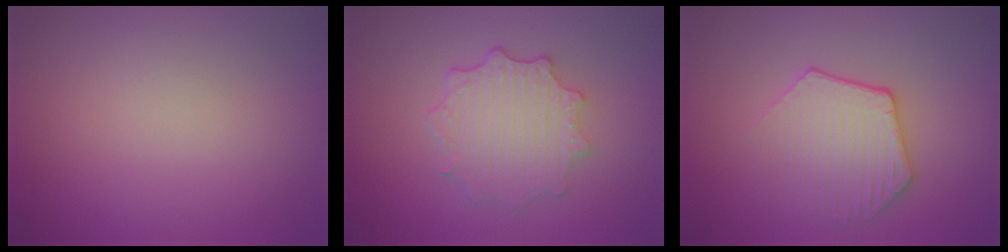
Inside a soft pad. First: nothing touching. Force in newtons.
{"total": 4.6, "press": 3.8, "slide": 2.6}
{"total": 3.5, "press": 3.3, "slide": 0.9}